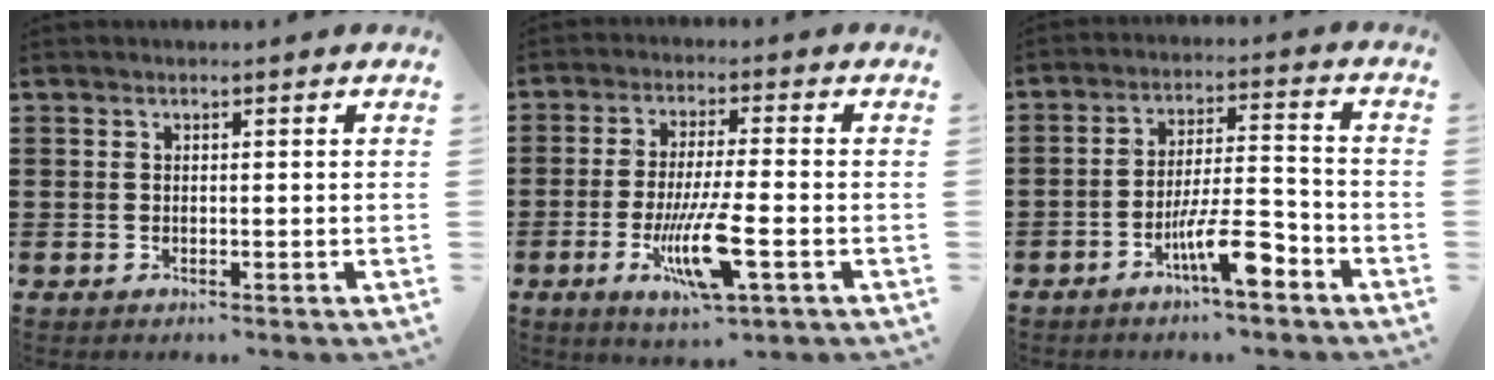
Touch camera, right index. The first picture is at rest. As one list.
[{"total": 10.3, "force": [-3.6, 1.7, 9.5], "torque": [-0.190, -0.018, -0.068]}, {"total": 9.6, "force": [-5.3, 2.2, 7.7], "torque": [-0.137, 0.010, -0.093]}]